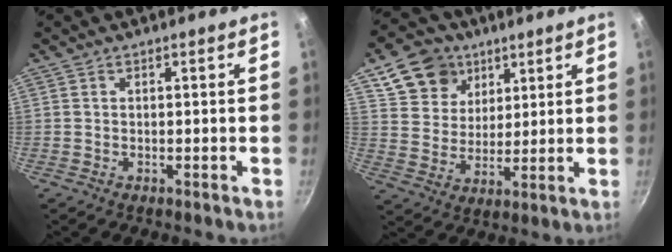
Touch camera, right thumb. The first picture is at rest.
{"total": 12.2, "force": [6.6, 9.3, 4.5], "torque": [-0.055, -0.018, 0.118]}